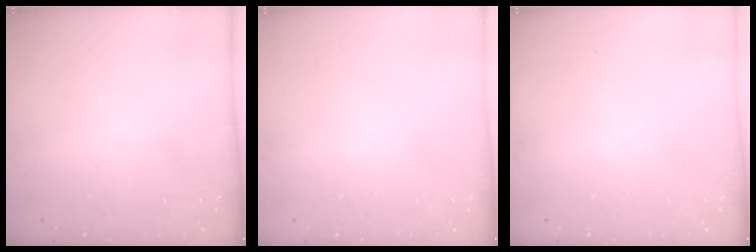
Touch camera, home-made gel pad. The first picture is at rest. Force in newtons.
{"total": 0.0}
{"total": 0.0}